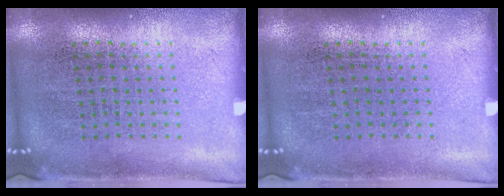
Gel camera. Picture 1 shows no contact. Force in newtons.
{"total": 0.0}